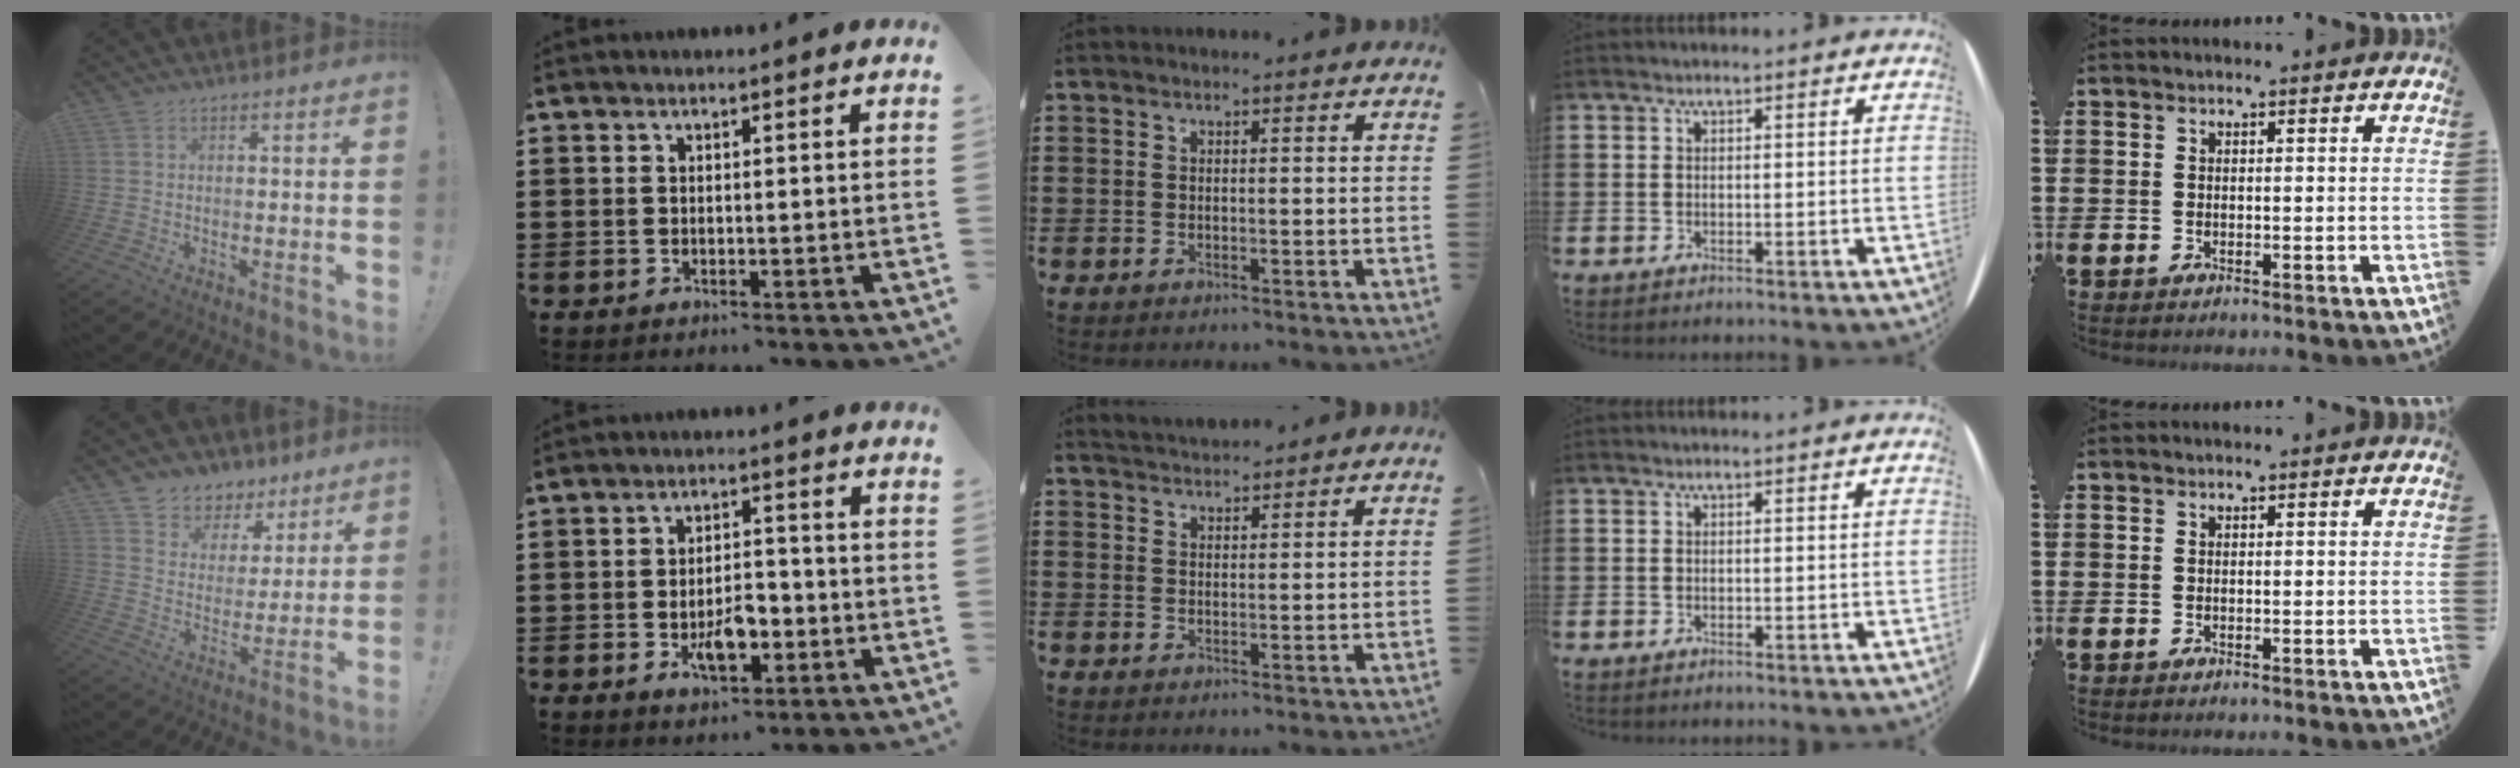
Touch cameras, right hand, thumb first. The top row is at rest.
{"thumb": {"total": 7.6, "force": [4.8, 5.9, 0.8], "torque": [-0.014, -0.044, 0.096]}, "index": {"total": 6.5, "force": [-2.2, 3.1, 5.2], "torque": [-0.082, 0.001, -0.044]}, "middle": {"total": 2.4, "force": [2.3, 0.1, -0.4], "torque": [0.001, -0.003, 0.045]}}